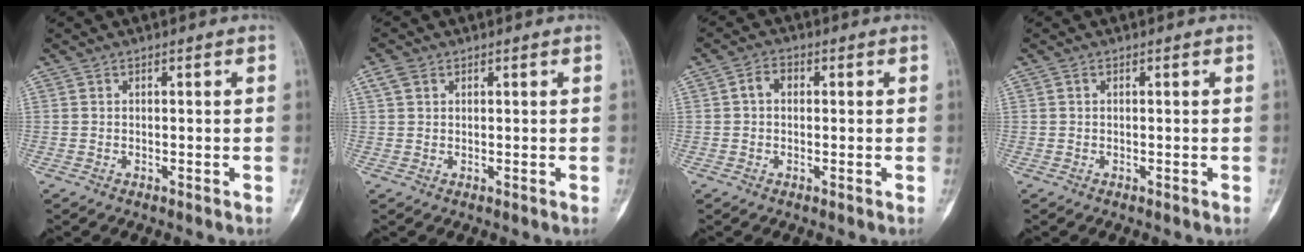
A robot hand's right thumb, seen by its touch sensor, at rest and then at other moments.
{"total": 2.3, "force": [1.1, 1.6, 1.2], "torque": [-0.025, 0.007, 0.023]}
{"total": 2.8, "force": [0.2, 2.1, 1.9], "torque": [-0.028, 0.013, 0.000]}
{"total": 0.0}